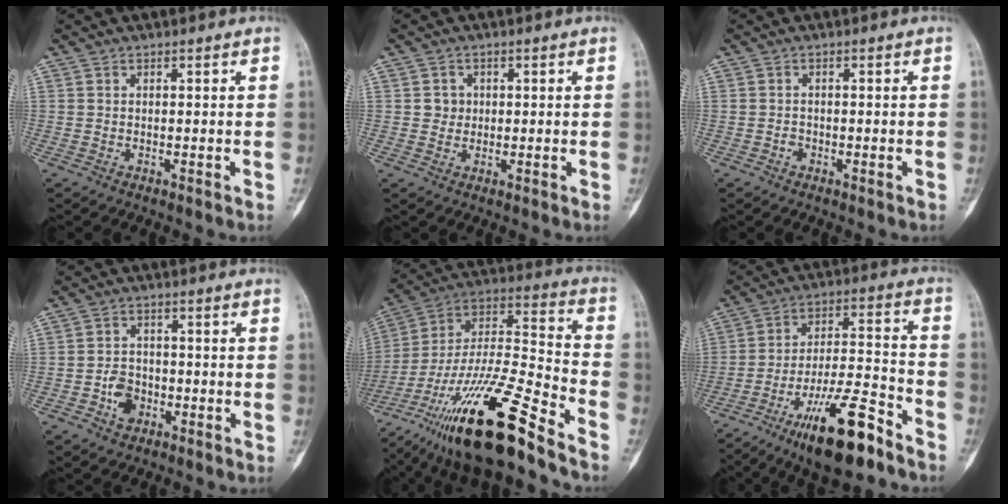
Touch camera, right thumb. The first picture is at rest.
{"total": 2.5, "force": [0.3, 2.4, 0.7], "torque": [0.004, 0.004, 0.003]}
{"total": 0.9, "force": [-0.5, 0.7, 0.3], "torque": [0.003, 0.004, -0.013]}
{"total": 4.9, "force": [-2.0, 3.8, 2.5], "torque": [-0.019, 0.017, -0.036]}
{"total": 27.0, "force": [-18.0, 5.4, 19.4], "torque": [-0.374, 0.056, -0.320]}
{"total": 17.9, "force": [-11.4, 4.7, 12.9], "torque": [-0.219, 0.073, -0.194]}